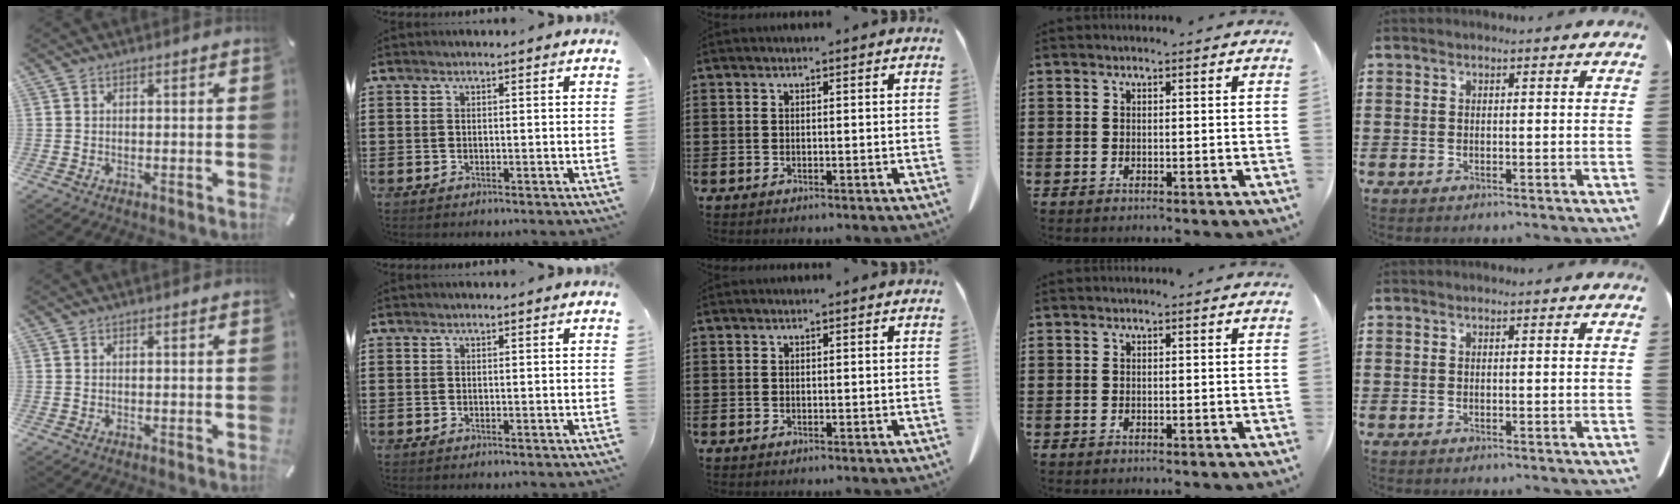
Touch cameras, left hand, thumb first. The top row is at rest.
{}